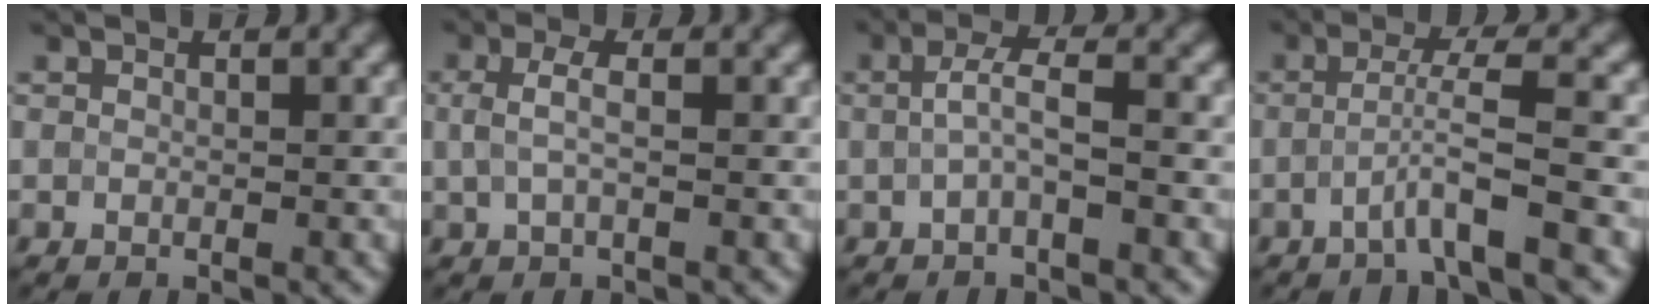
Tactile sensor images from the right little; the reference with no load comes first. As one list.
[{"total": 2.1, "force": [0.2, 0.7, 1.9], "torque": [-0.041, 0.004, 0.004]}, {"total": 2.5, "force": [-0.1, 0.5, 2.5], "torque": [-0.050, 0.004, -0.005]}, {"total": 4.0, "force": [-1.4, 0.1, 3.7], "torque": [-0.060, 0.012, -0.036]}]